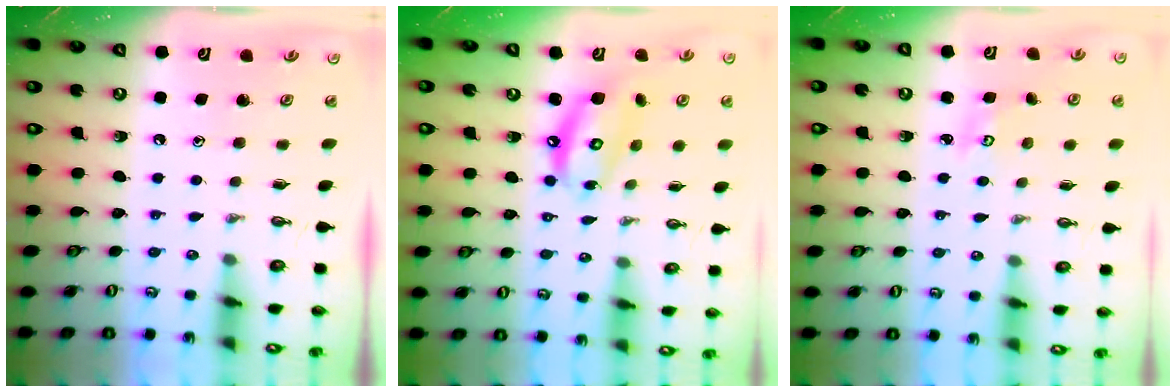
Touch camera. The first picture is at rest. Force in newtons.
{"total": 11.8, "press": 11.8, "slide": 1.2}
{"total": 2.5, "press": 2.4, "slide": 0.3}